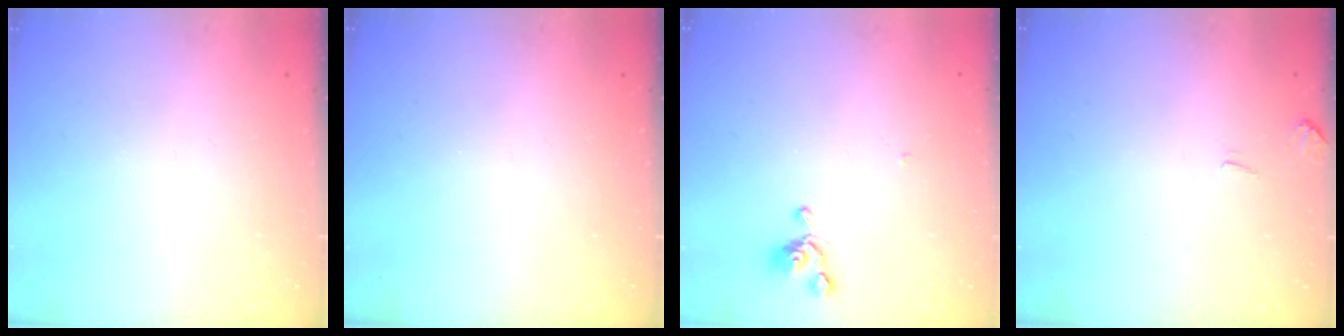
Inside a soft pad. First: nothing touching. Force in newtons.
{"total": 0.0}
{"total": 0.8, "press": 0.7, "slide": 0.5}
{"total": 3.7, "press": 3.7, "slide": 0.4}